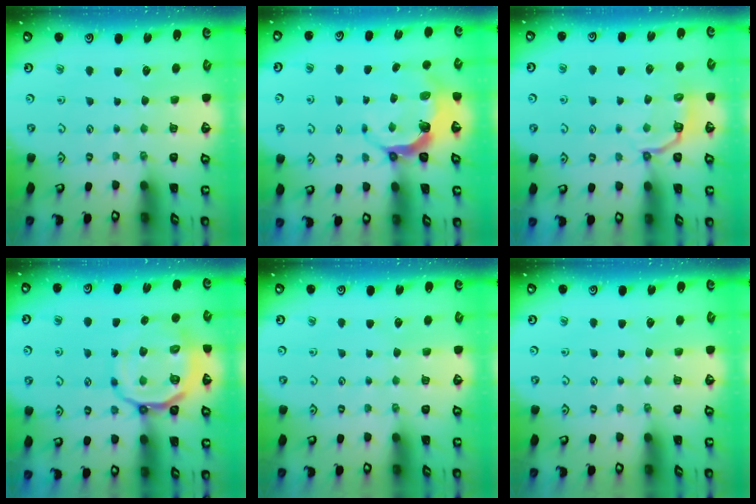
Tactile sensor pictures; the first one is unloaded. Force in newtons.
{"total": 5.8, "press": 4.4, "slide": 3.7}
{"total": 4.9, "press": 3.7, "slide": 3.2}
{"total": 15.3, "press": 15.1, "slide": 2.6}
{"total": 0.0}
{"total": 0.0}